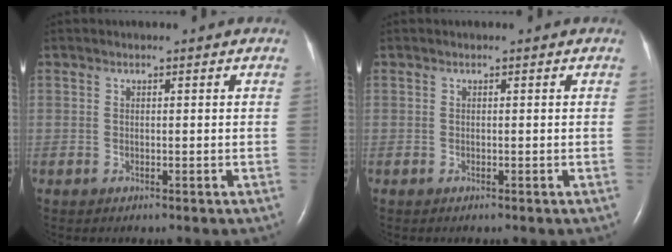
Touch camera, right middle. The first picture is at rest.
{"total": 0.0}